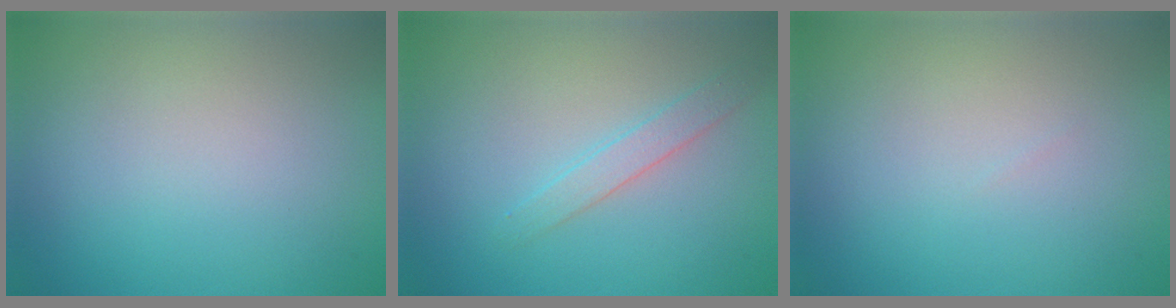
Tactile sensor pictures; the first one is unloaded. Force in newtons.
{"total": 1.6, "press": 1.6, "slide": 0.0}
{"total": 0.0}